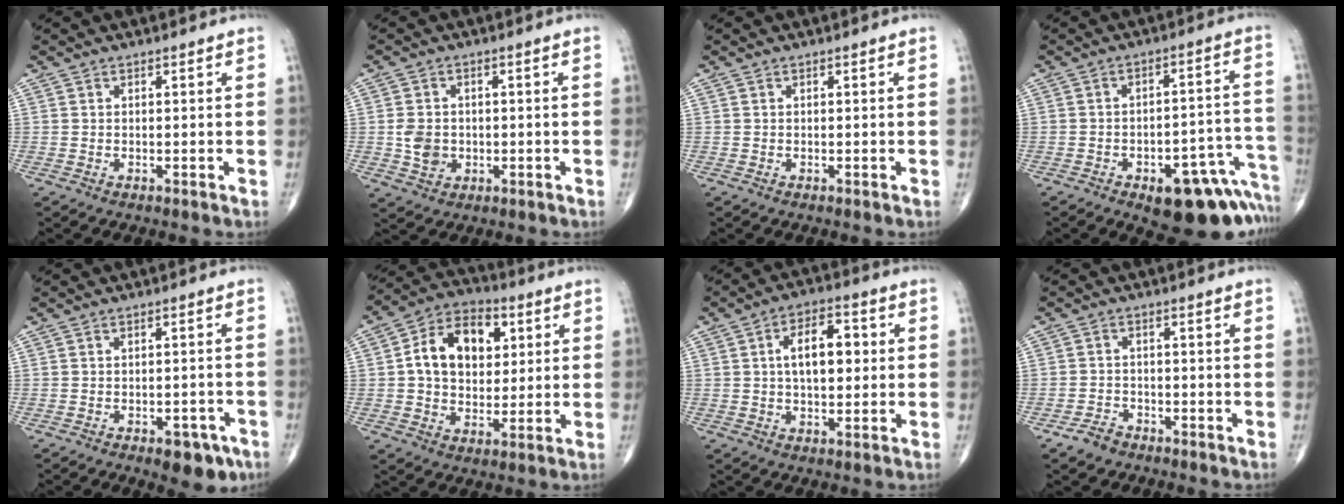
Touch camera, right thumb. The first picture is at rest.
{"total": 4.9, "force": [-0.4, 4.0, 2.7], "torque": [-0.033, 0.000, -0.003]}
{"total": 0.0}
{"total": 17.3, "force": [-9.5, 7.7, 12.2], "torque": [-0.077, 0.087, -0.113]}
{"total": 6.6, "force": [-4.0, 3.2, 4.2], "torque": [-0.031, 0.020, -0.047]}
{"total": 15.0, "force": [3.2, 10.4, 10.2], "torque": [-0.132, 0.007, 0.048]}
{"total": 9.7, "force": [1.1, 5.2, 8.1], "torque": [-0.112, 0.016, 0.015]}
{"total": 3.3, "force": [-2.5, 1.9, 0.9], "torque": [-0.015, 0.012, -0.045]}